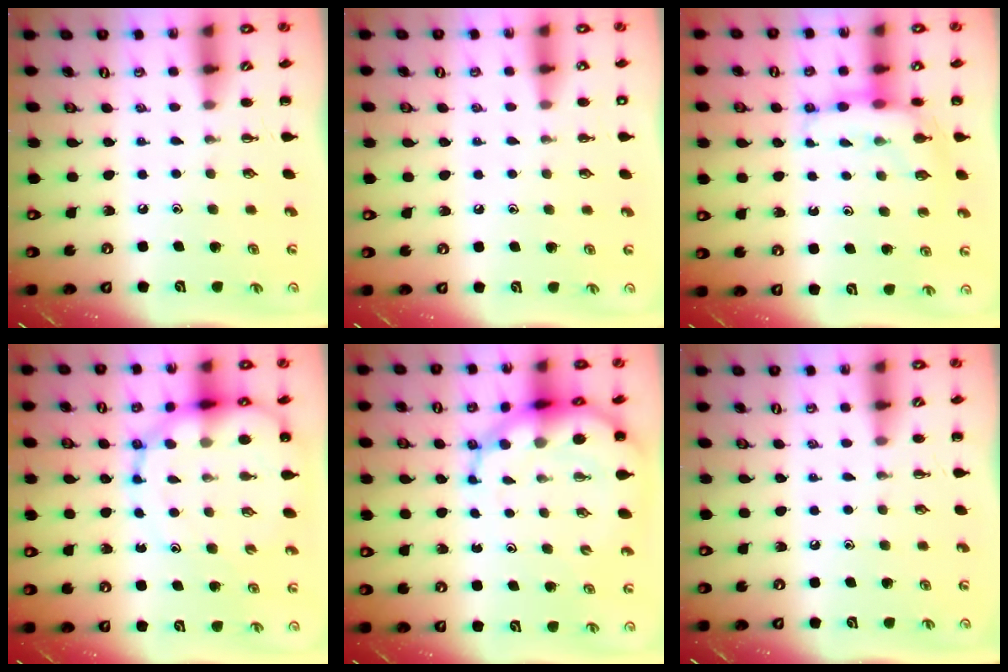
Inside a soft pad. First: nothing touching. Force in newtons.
{"total": 2.3, "press": 2.2, "slide": 0.7}
{"total": 9.0, "press": 8.9, "slide": 1.3}
{"total": 13.6, "press": 13.1, "slide": 3.5}
{"total": 10.6, "press": 10.2, "slide": 2.7}
{"total": 0.0}